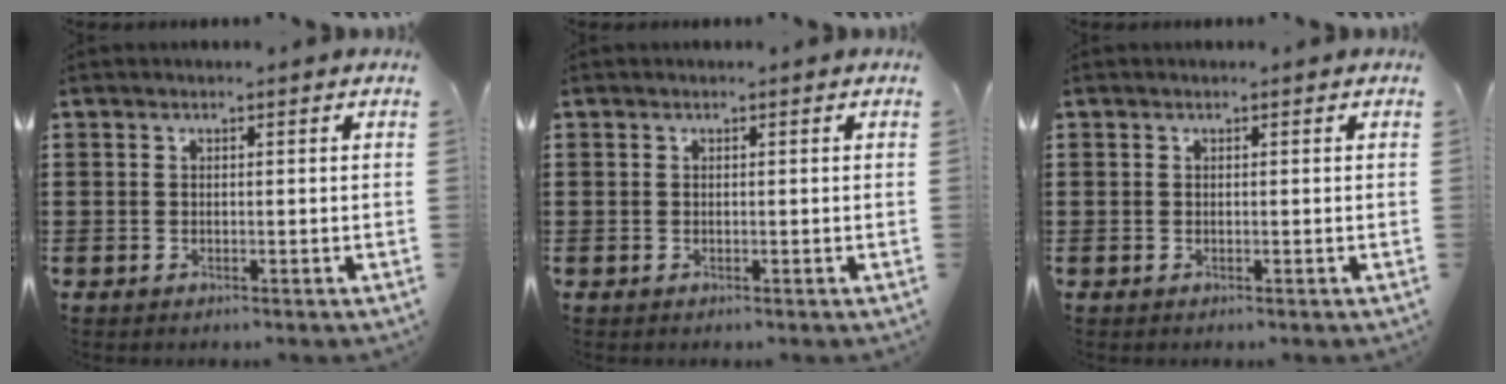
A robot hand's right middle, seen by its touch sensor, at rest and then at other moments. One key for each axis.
{"total": 0.0}
{"total": 0.0}